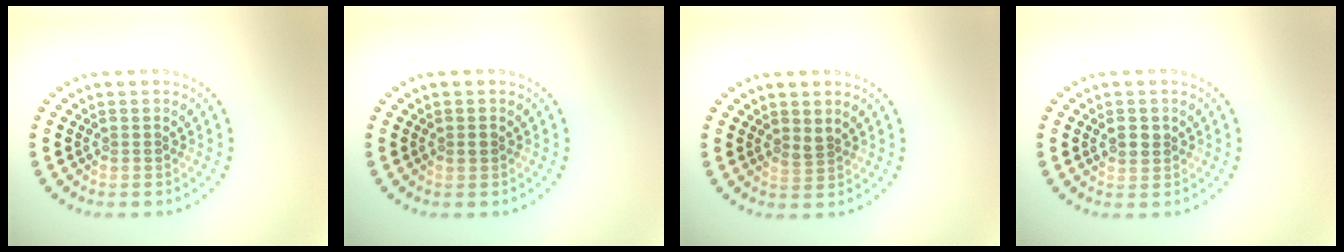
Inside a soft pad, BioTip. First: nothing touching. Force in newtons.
{"total": 0.8, "press": 0.8, "slide": 0.1}
{"total": 0.9, "press": 0.6, "slide": 0.7}
{"total": 1.2, "press": 1.2, "slide": 0.2}